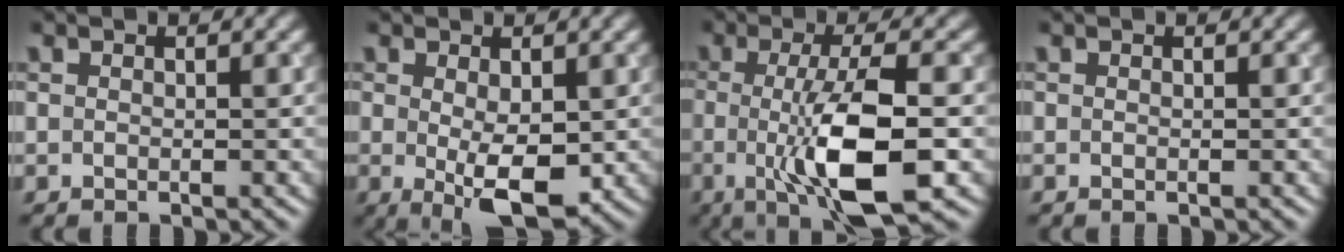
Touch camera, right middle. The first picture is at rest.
{"total": 4.8, "force": [-0.3, 2.0, 4.4], "torque": [-0.075, -0.009, -0.001]}
{"total": 9.0, "force": [-1.4, 2.3, 8.6], "torque": [-0.132, -0.012, -0.022]}
{"total": 0.0}